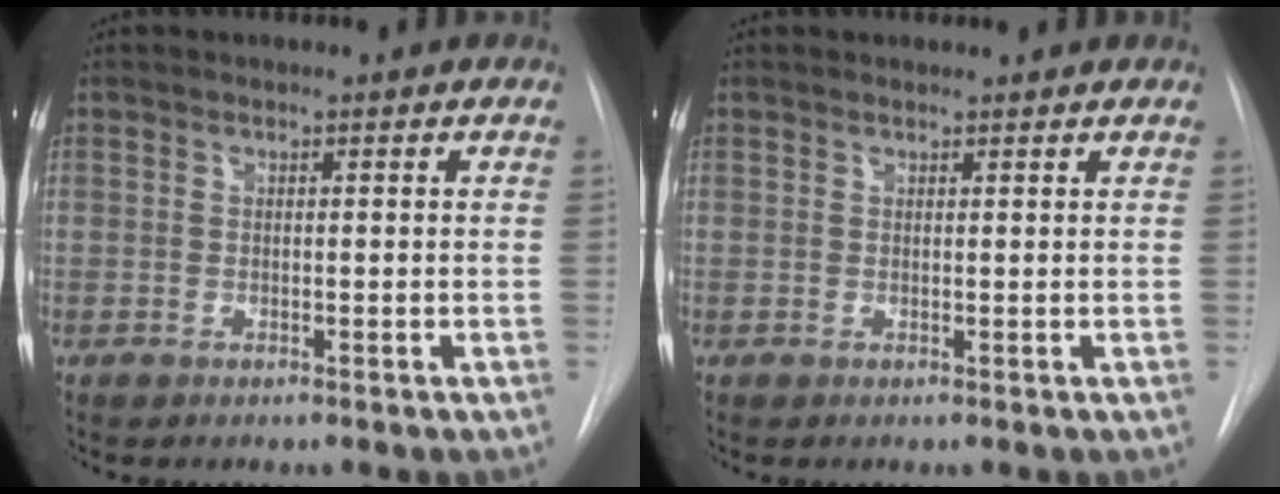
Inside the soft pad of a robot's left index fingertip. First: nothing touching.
{"total": 1.9, "force": [1.8, 0.3, 0.3], "torque": [-0.010, 0.012, 0.022]}